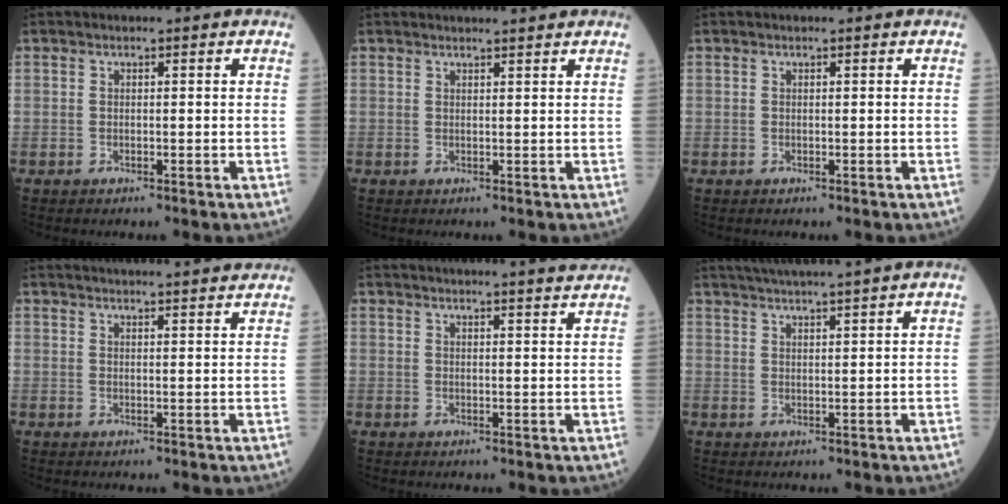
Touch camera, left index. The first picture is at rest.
{"total": 4.8, "force": [4.6, -0.1, 1.6], "torque": [-0.018, 0.021, 0.053]}
{"total": 0.0}
{"total": 13.4, "force": [12.6, 0.6, 4.8], "torque": [-0.065, 0.023, 0.152]}
{"total": 9.7, "force": [9.2, -0.9, 3.1], "torque": [-0.043, 0.003, 0.101]}
{"total": 9.1, "force": [7.9, -1.3, 4.3], "torque": [-0.067, 0.021, 0.112]}